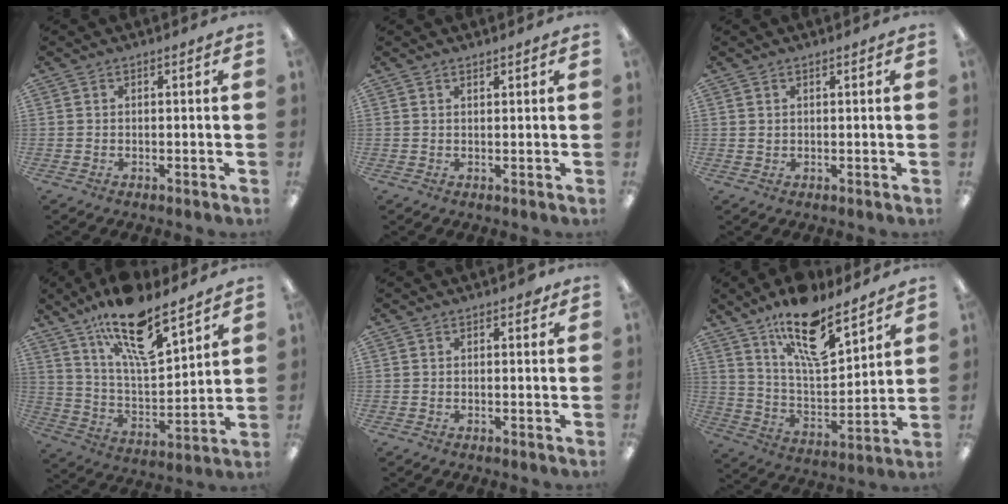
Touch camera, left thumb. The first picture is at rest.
{"total": 0.9, "force": [0.9, 0.1, 0.2], "torque": [-0.004, -0.001, 0.016]}
{"total": 0.8, "force": [0.7, 0.5, 0.1], "torque": [-0.004, 0.000, 0.013]}
{"total": 18.5, "force": [13.1, 6.3, 11.4], "torque": [-0.193, -0.073, 0.221]}
{"total": 0.9, "force": [0.5, 0.5, 0.6], "torque": [-0.005, -0.001, 0.007]}
{"total": 17.8, "force": [12.4, 6.5, 11.0], "torque": [-0.186, -0.066, 0.207]}